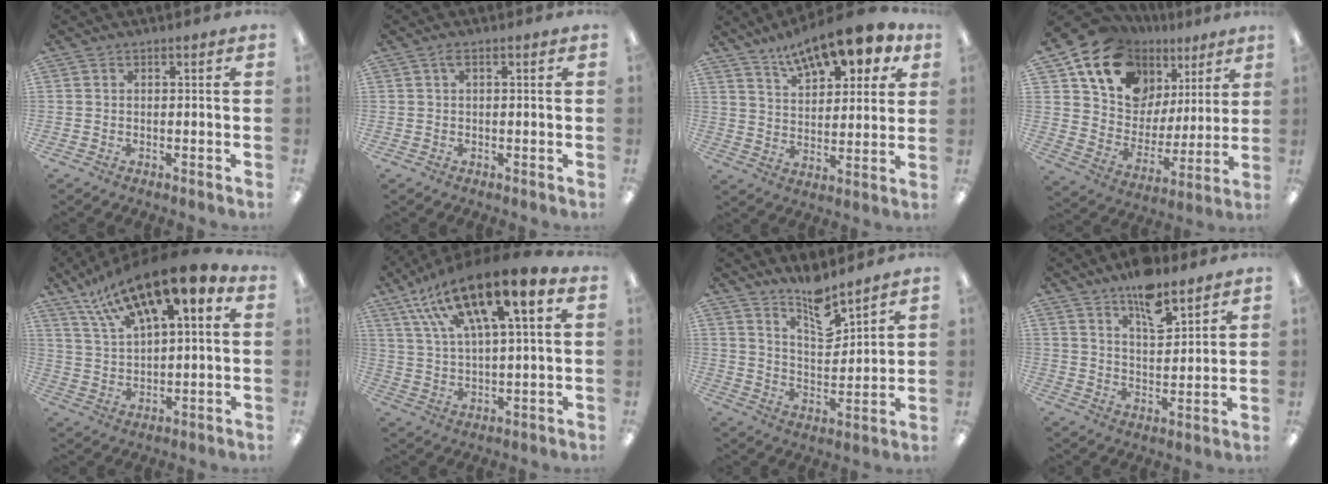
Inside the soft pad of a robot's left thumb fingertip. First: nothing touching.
{"total": 1.8, "force": [0.5, 0.6, 1.6], "torque": [-0.033, 0.005, 0.007]}
{"total": 14.7, "force": [11.1, 5.5, 7.9], "torque": [-0.130, -0.055, 0.193]}
{"total": 16.1, "force": [10.7, 10.7, 5.6], "torque": [-0.114, -0.070, 0.199]}
{"total": 15.9, "force": [11.1, 4.9, 10.3], "torque": [-0.204, -0.066, 0.192]}
{"total": 17.7, "force": [10.6, 5.4, 13.1], "torque": [-0.240, -0.041, 0.180]}
{"total": 10.1, "force": [8.7, 2.7, 4.4], "torque": [-0.072, -0.061, 0.154]}
{"total": 10.6, "force": [7.9, 4.1, 5.8], "torque": [-0.080, -0.046, 0.134]}